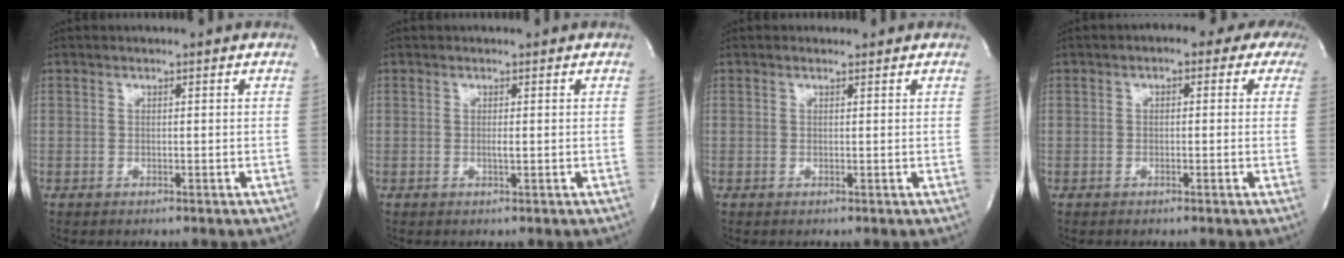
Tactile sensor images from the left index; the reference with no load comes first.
{"total": 0.6, "force": [0.1, 0.0, 0.6], "torque": [-0.015, -0.002, 0.000]}
{"total": 0.6, "force": [0.5, 0.4, 0.0], "torque": [-0.008, 0.002, 0.006]}
{"total": 7.0, "force": [3.7, 4.0, 4.5], "torque": [-0.041, 0.025, 0.025]}